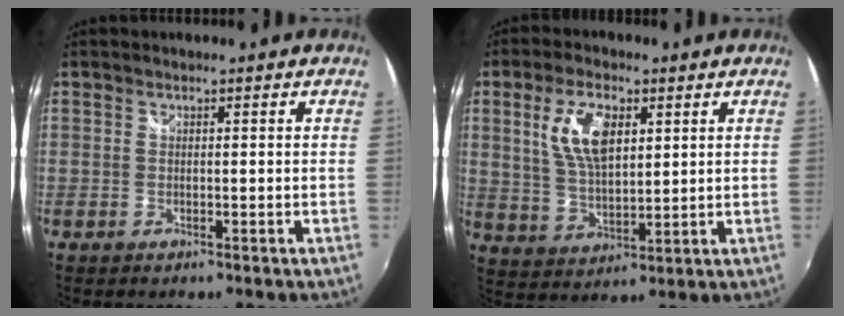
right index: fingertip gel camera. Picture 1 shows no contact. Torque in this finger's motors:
{"motor_torque": [0.63, 0.34, 0.61, 0.10]}